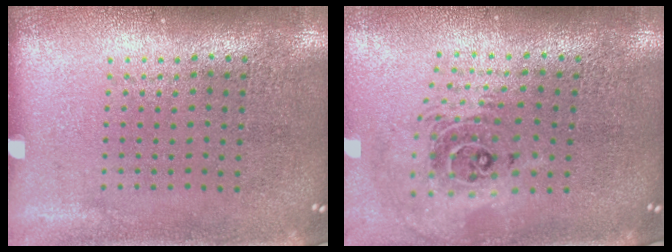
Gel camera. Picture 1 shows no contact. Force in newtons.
{"total": 2.2, "press": 1.7, "slide": 1.5}